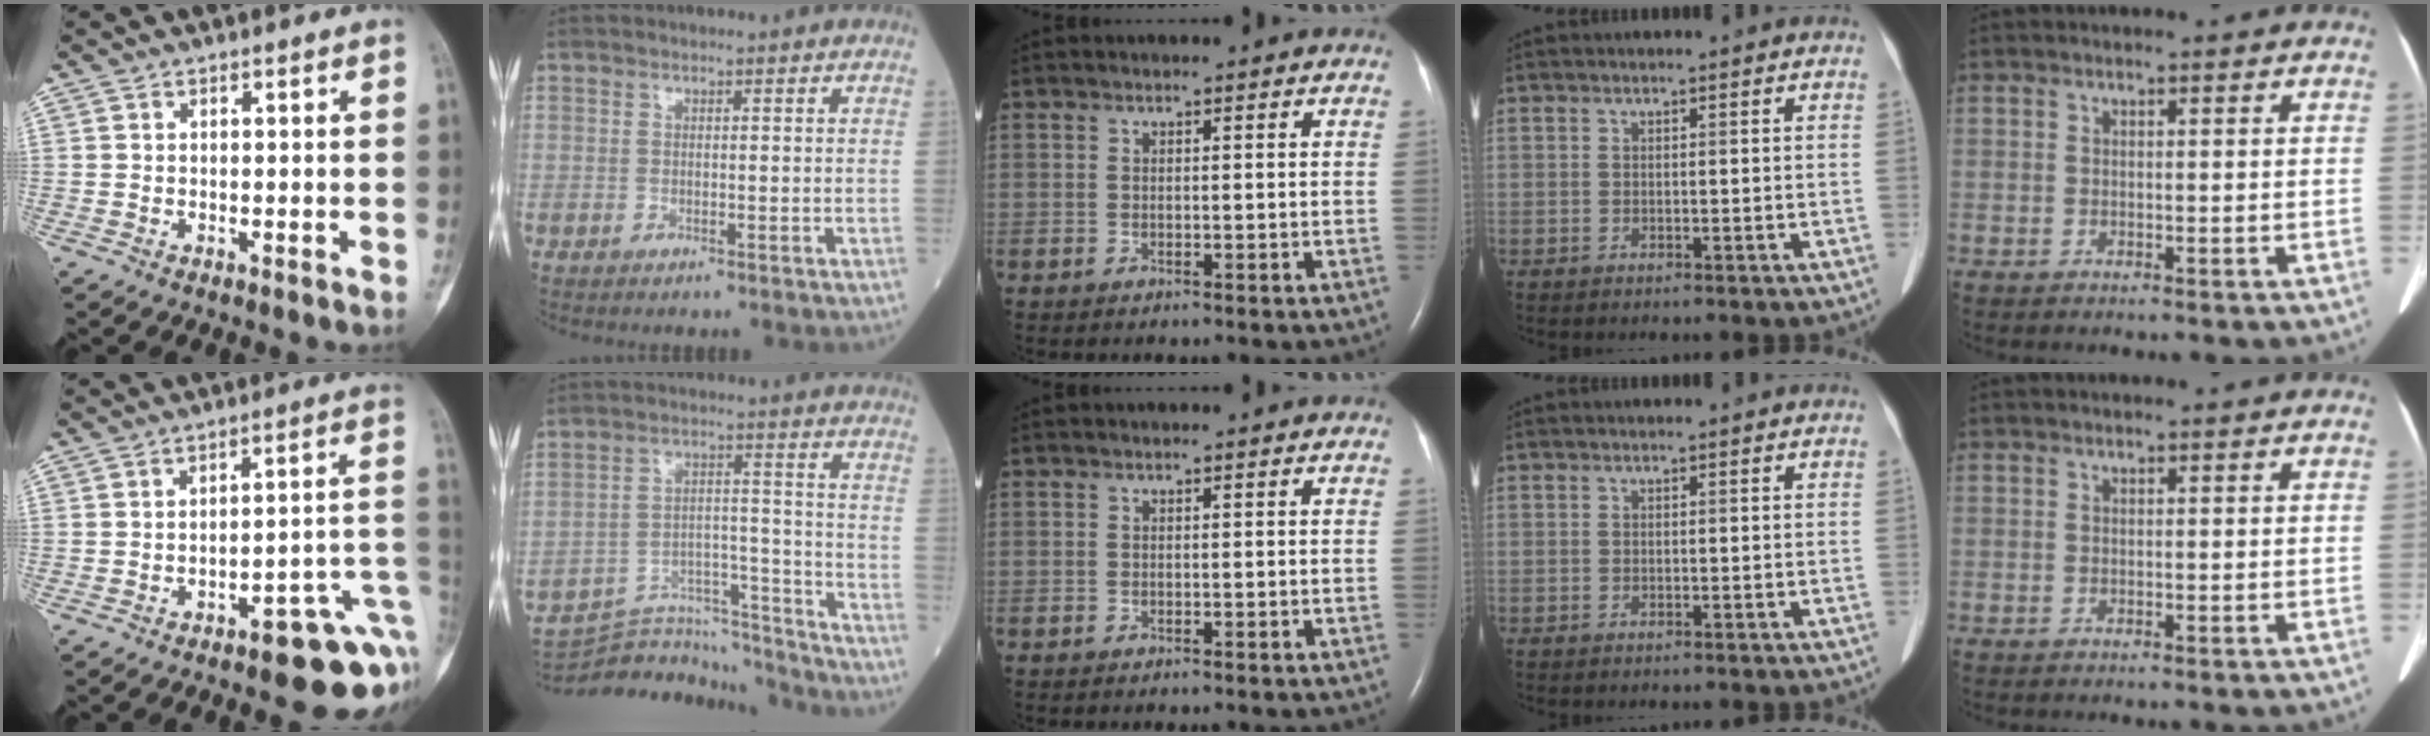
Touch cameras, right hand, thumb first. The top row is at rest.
{"thumb": {"total": 15.6, "force": [-6.6, 5.5, 13.1], "torque": [-0.104, 0.052, -0.073]}, "index": {"total": 14.3, "force": [-14.2, 1.2, 1.2], "torque": [-0.015, 0.042, -0.224]}}